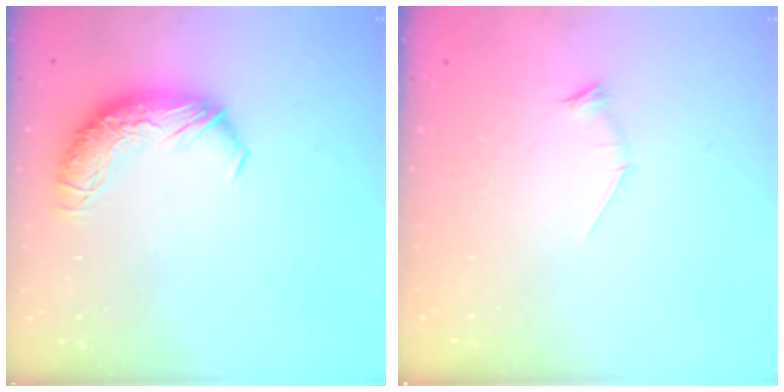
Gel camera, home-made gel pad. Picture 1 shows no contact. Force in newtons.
{"total": 8.4, "press": 8.3, "slide": 0.6}